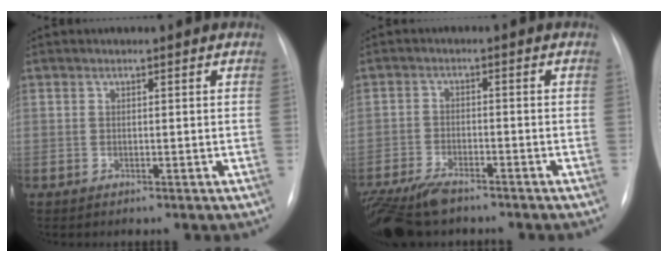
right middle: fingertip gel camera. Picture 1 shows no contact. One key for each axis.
{"total": 10.0, "fx": -8.0, "fy": 3.0, "fz": 5.2, "tx": -0.097, "ty": -0.019, "tz": -0.137}